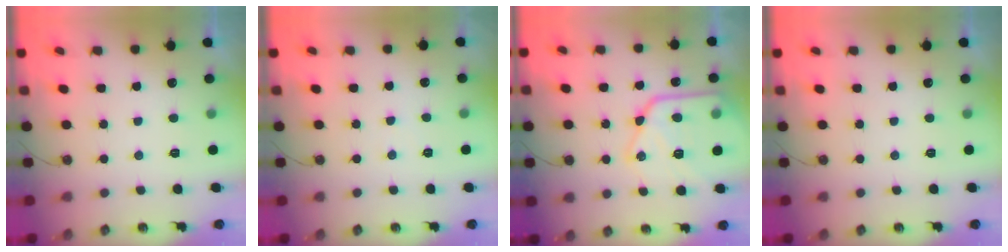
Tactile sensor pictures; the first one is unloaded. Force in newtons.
{"total": 2.5, "press": 2.4, "slide": 0.4}
{"total": 20.4, "press": 20.4, "slide": 1.7}
{"total": 0.0}